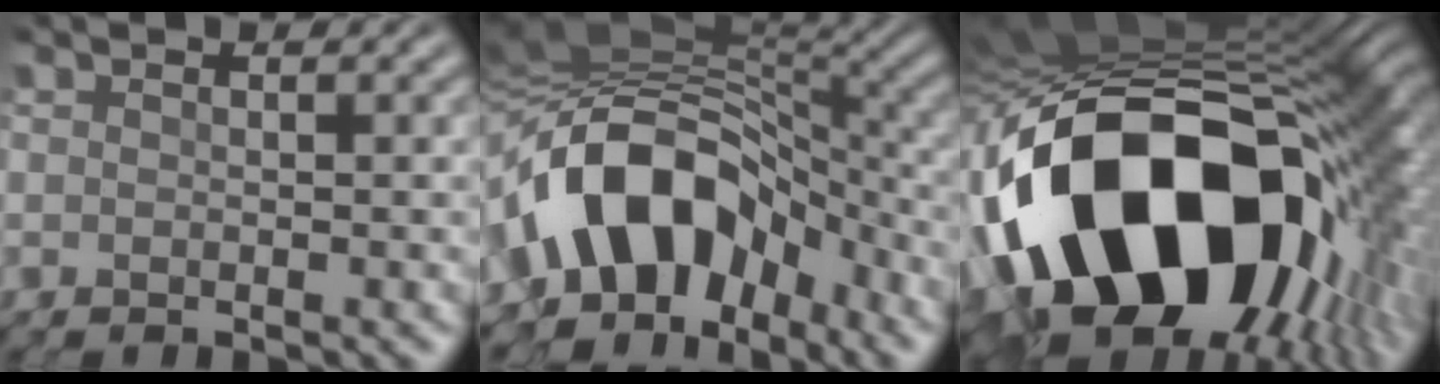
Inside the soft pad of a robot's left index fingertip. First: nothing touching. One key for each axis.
{"total": 12.7, "fx": -3.9, "fy": 8.3, "fz": 8.8, "tx": -0.143, "ty": 0.019, "tz": -0.077}
{"total": 19.9, "fx": -5.8, "fy": 12.8, "fz": 14.1, "tx": -0.263, "ty": -0.035, "tz": -0.070}